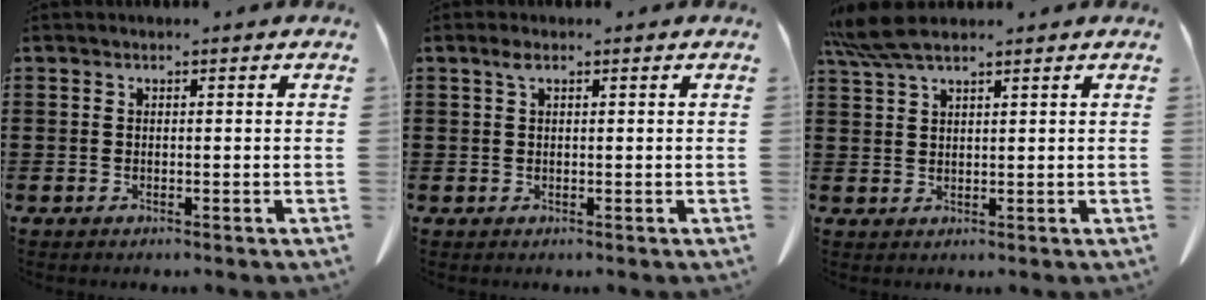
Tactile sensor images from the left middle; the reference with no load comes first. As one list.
[{"total": 1.5, "force": [0.6, 0.6, 1.2], "torque": [-0.027, 0.003, 0.011]}, {"total": 5.6, "force": [4.3, 1.0, 3.5], "torque": [-0.077, -0.003, 0.081]}]